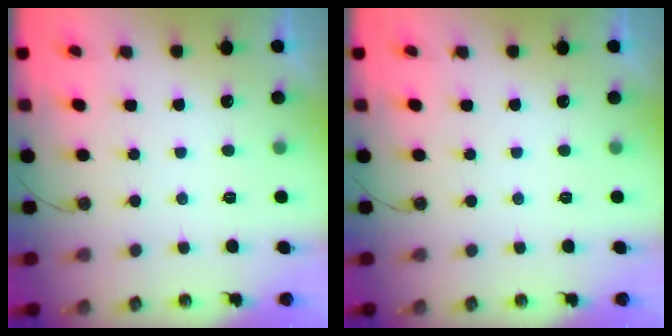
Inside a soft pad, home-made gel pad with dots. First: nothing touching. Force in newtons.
{"total": 0.0}